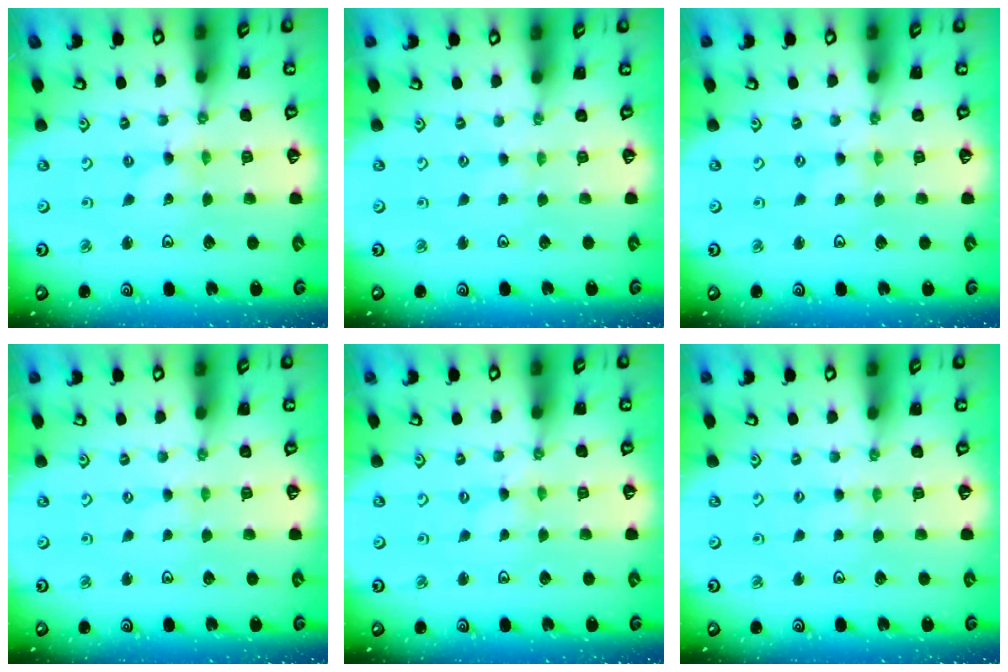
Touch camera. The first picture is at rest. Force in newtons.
{"total": 0.0}
{"total": 0.0}
{"total": 0.8, "press": 0.8, "slide": 0.1}
{"total": 0.0}
{"total": 1.3, "press": 1.3, "slide": 0.3}